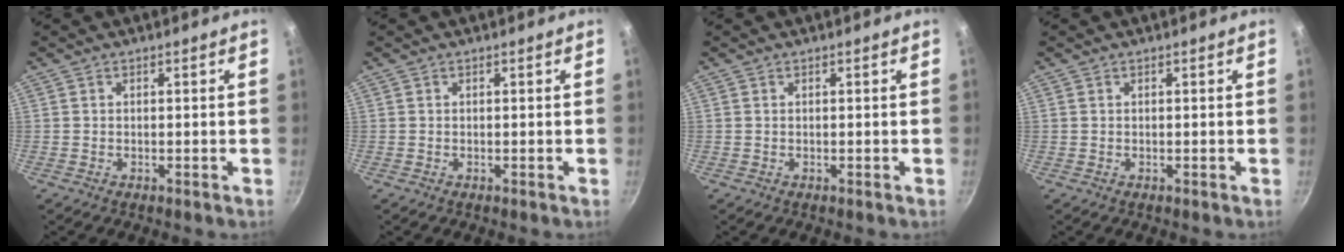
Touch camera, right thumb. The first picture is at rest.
{"total": 0.0}
{"total": 0.0}
{"total": 0.0}